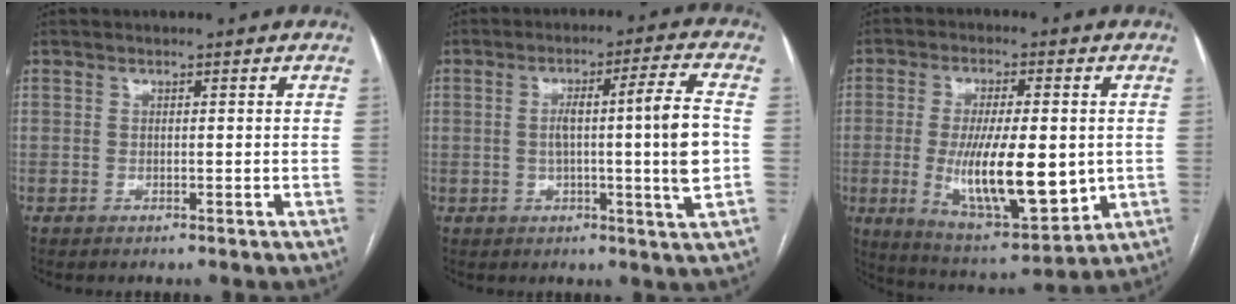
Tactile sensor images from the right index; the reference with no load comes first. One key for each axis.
{"total": 11.0, "fx": -0.5, "fy": -1.0, "fz": 10.9, "tx": -0.176, "ty": 0.002, "tz": -0.010}
{"total": 16.1, "fx": -1.5, "fy": 4.6, "fz": 15.3, "tx": -0.271, "ty": -0.020, "tz": -0.011}